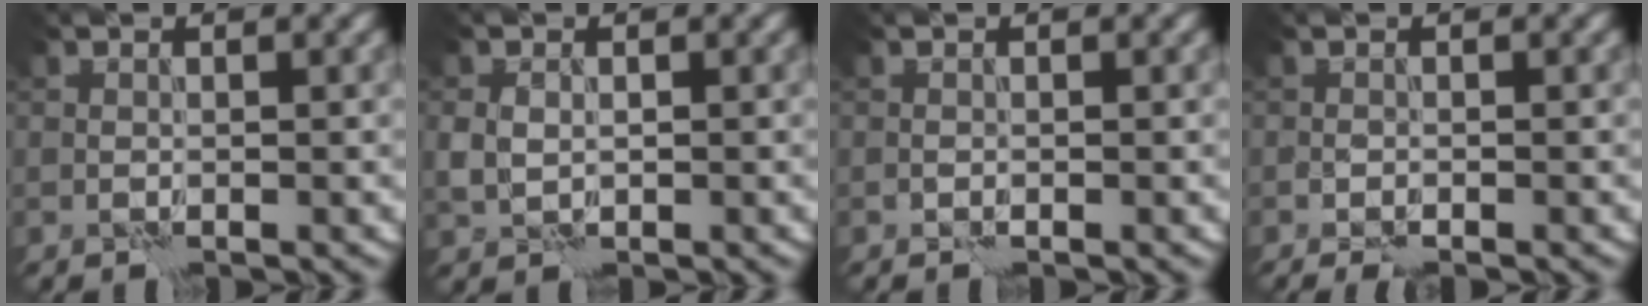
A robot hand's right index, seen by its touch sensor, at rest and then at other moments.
{"total": 1.6, "force": [0.3, 1.3, 0.9], "torque": [-0.022, 0.000, 0.008]}
{"total": 0.0}
{"total": 0.9, "force": [-0.6, 0.2, 0.5], "torque": [-0.014, -0.001, -0.013]}